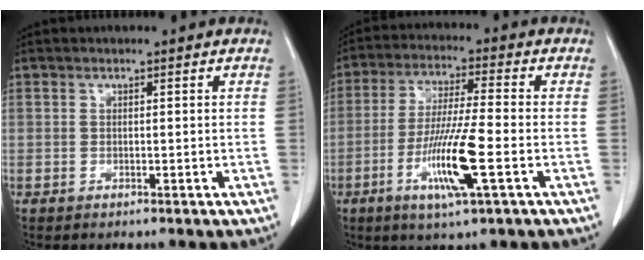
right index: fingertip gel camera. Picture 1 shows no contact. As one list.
[{"total": 11.4, "force": [-3.9, 0.1, 10.7], "torque": [-0.210, -0.017, -0.074]}]